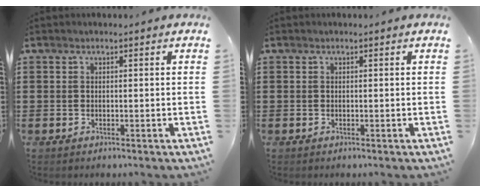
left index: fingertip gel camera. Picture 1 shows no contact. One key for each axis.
{"total": 0.0}